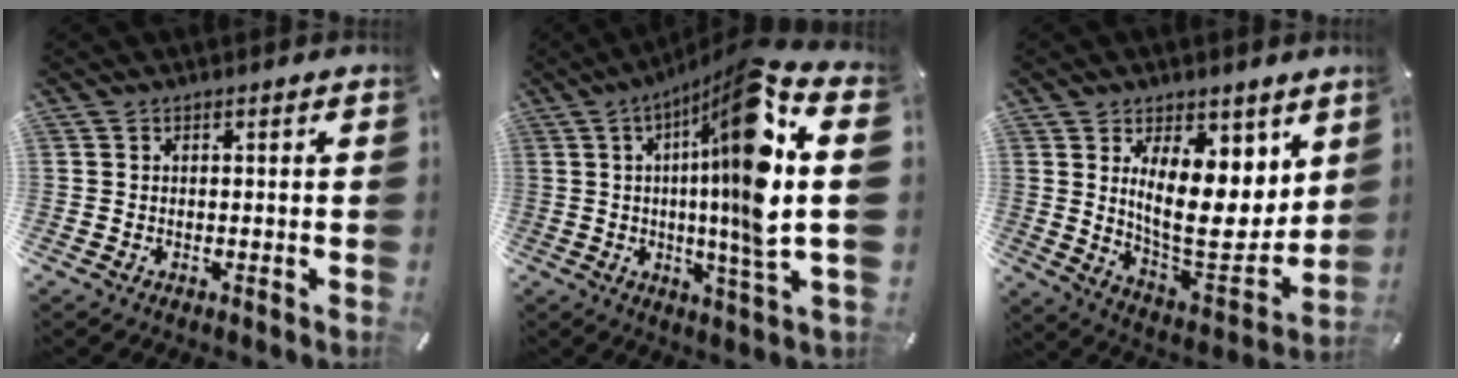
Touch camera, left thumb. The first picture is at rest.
{"total": 19.0, "force": [3.8, -0.6, 18.6], "torque": [-0.299, -0.039, 0.027]}
{"total": 16.3, "force": [4.1, 9.0, 12.9], "torque": [-0.196, -0.054, 0.072]}